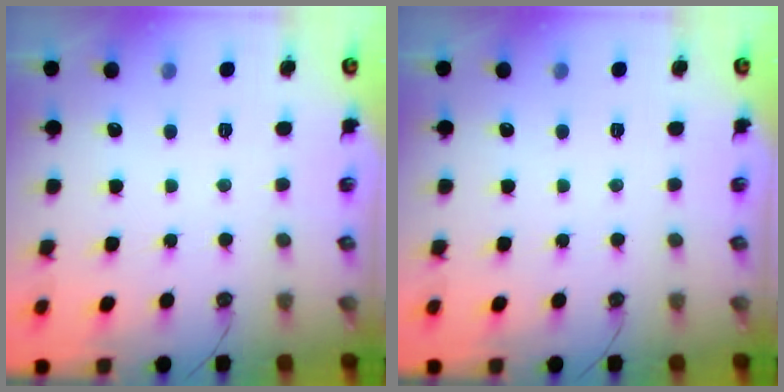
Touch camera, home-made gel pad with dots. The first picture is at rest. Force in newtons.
{"total": 0.0}